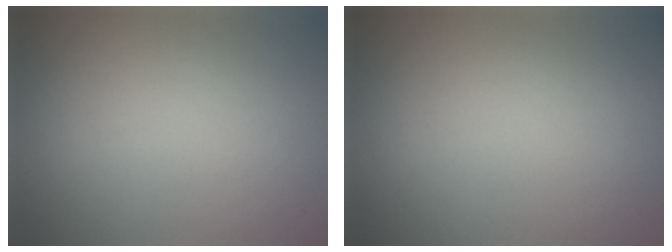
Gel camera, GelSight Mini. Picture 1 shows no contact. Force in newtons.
{"total": 0.0}